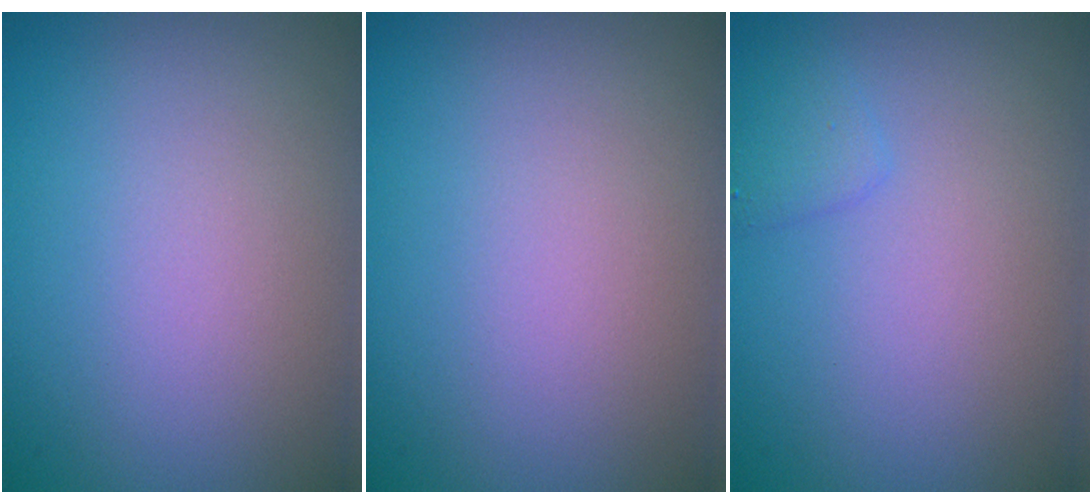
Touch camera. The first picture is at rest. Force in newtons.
{"total": 0.0}
{"total": 1.2, "press": 1.2, "slide": 0.1}